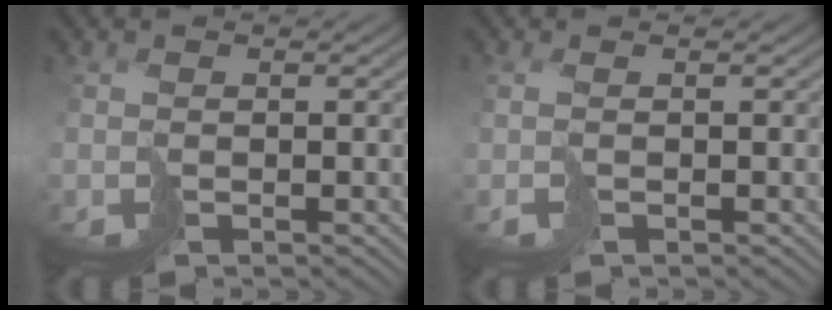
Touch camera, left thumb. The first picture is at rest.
{"total": 1.3, "force": [0.0, 0.3, 1.3], "torque": [-0.023, 0.002, -0.006]}